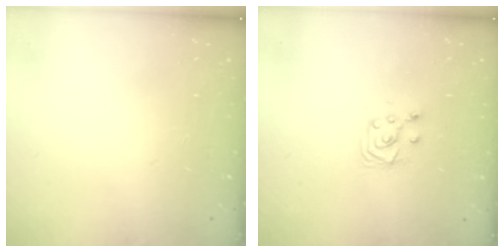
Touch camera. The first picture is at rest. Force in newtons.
{"total": 4.9, "press": 4.8, "slide": 0.5}